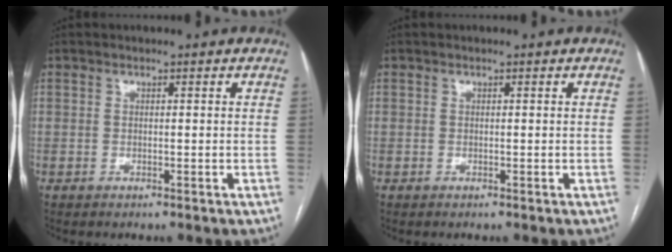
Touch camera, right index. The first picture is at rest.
{"total": 0.0}